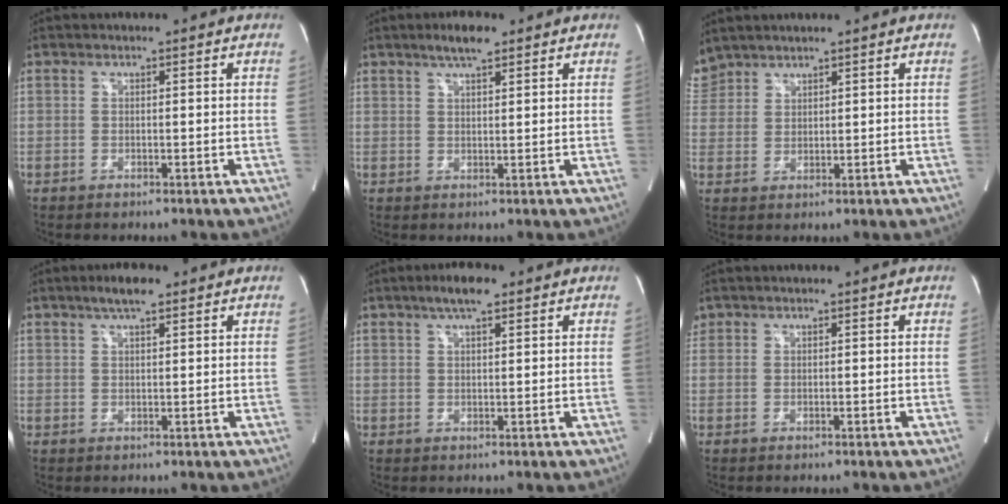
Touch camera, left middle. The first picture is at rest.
{"total": 4.2, "force": [3.0, 0.9, 2.8], "torque": [-0.052, 0.008, 0.051]}
{"total": 4.8, "force": [4.4, 1.9, 0.2], "torque": [-0.013, 0.020, 0.097]}
{"total": 4.1, "force": [2.8, 0.8, 2.9], "torque": [-0.054, 0.009, 0.048]}
{"total": 4.8, "force": [3.2, 1.0, 3.4], "torque": [-0.064, 0.011, 0.052]}
{"total": 1.2, "force": [0.8, 0.9, 0.0], "torque": [0.004, 0.015, 0.015]}